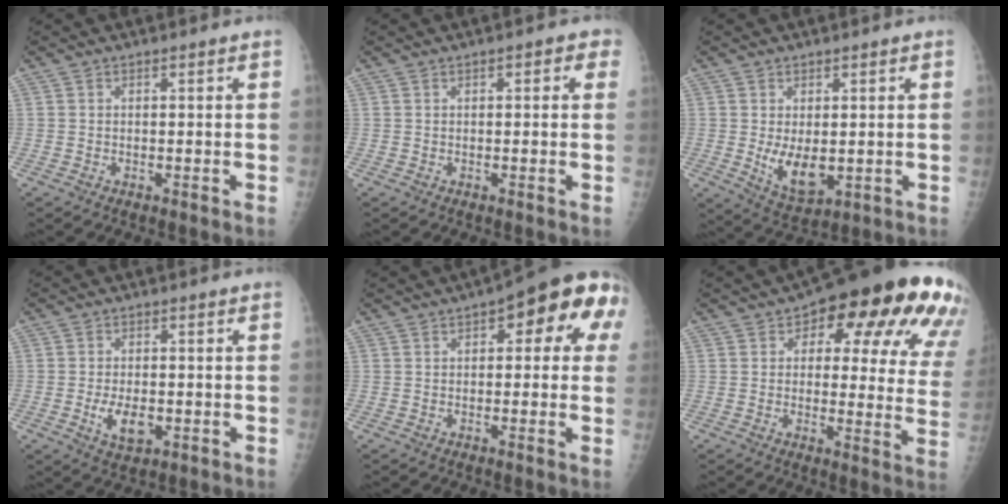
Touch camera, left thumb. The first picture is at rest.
{"total": 2.6, "force": [0.9, 1.4, 2.0], "torque": [-0.006, 0.004, 0.004]}
{"total": 7.4, "force": [-0.4, 4.2, 6.0], "torque": [-0.088, -0.019, 0.009]}
{"total": 5.5, "force": [-1.3, 3.1, 4.3], "torque": [-0.071, -0.005, -0.018]}
{"total": 13.4, "force": [4.9, 5.6, 11.1], "torque": [-0.094, 0.013, 0.045]}
{"total": 24.2, "force": [11.2, 10.3, 18.9], "torque": [-0.197, -0.008, 0.131]}